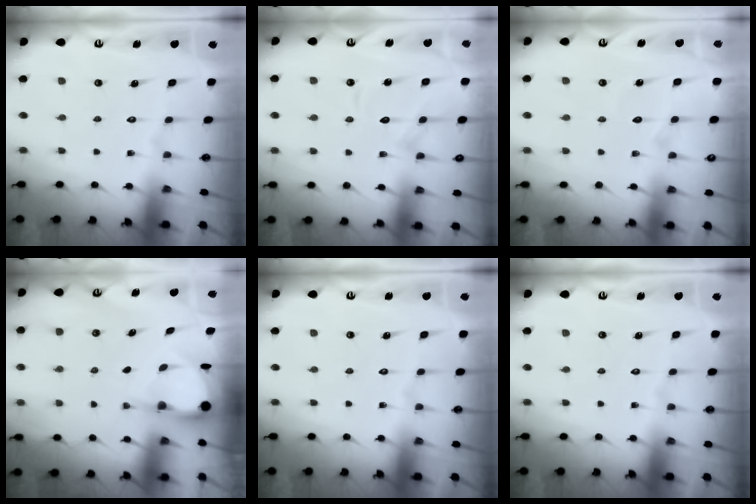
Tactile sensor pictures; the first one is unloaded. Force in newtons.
{"total": 10.1, "press": 10.1, "slide": 1.1}
{"total": 4.2, "press": 4.2, "slide": 0.4}
{"total": 3.9, "press": 3.9, "slide": 0.3}
{"total": 0.0}
{"total": 0.0}